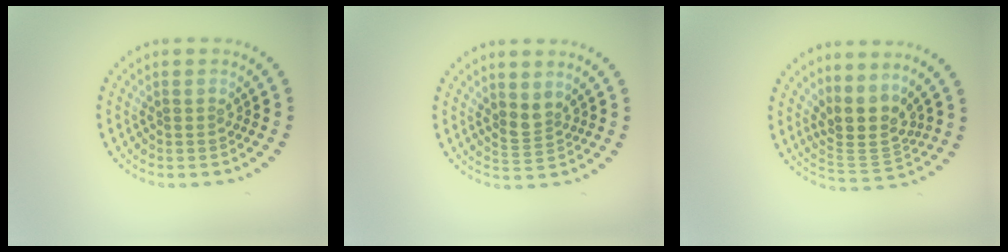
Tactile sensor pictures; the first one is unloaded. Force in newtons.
{"total": 1.7, "press": 1.3, "slide": 1.1}
{"total": 3.8, "press": 2.9, "slide": 2.5}